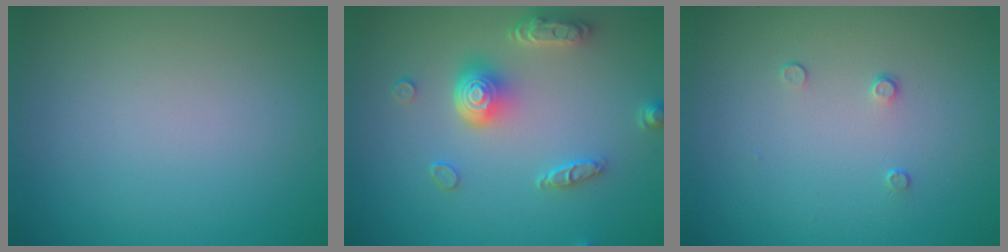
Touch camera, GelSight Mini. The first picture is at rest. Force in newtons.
{"total": 4.9, "press": 3.7, "slide": 3.1}
{"total": 0.8, "press": 0.4, "slide": 0.6}